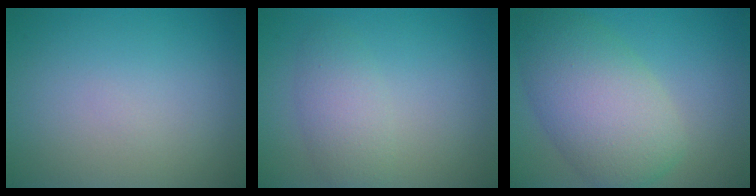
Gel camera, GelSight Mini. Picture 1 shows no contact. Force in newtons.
{"total": 2.8, "press": 2.8, "slide": 0.1}
{"total": 8.2, "press": 8.2, "slide": 0.2}